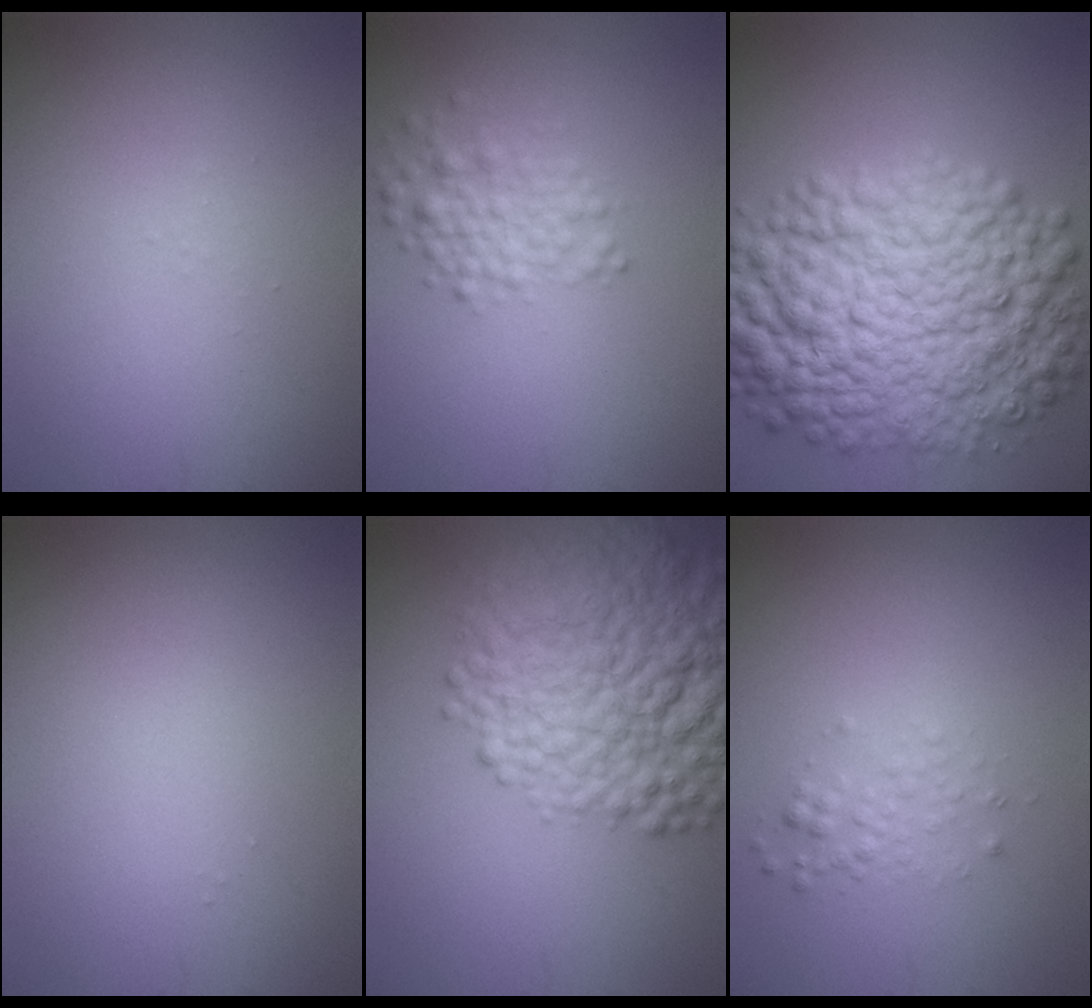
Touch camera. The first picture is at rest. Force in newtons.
{"total": 2.8, "press": 2.8, "slide": 0.0}
{"total": 12.9, "press": 12.9, "slide": 0.1}
{"total": 0.0}
{"total": 10.7, "press": 10.7, "slide": 0.5}
{"total": 1.4, "press": 1.4, "slide": 0.1}